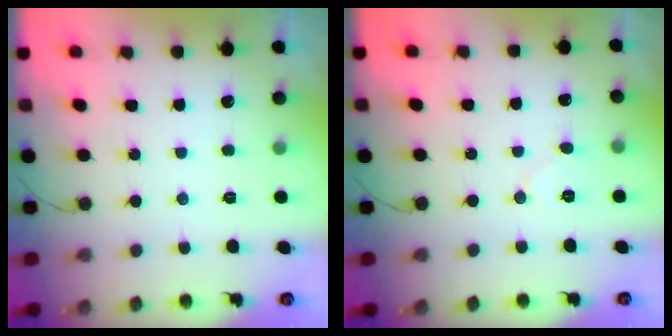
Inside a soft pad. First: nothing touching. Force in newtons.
{"total": 5.1, "press": 5.1, "slide": 0.5}